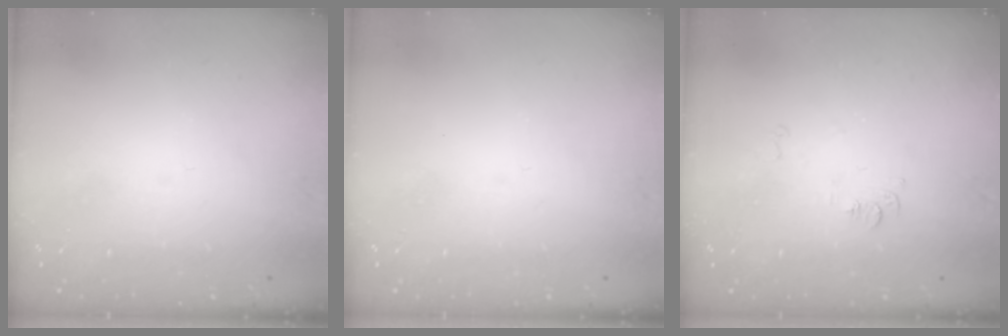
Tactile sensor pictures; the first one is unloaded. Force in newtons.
{"total": 0.0}
{"total": 5.3, "press": 5.2, "slide": 0.7}